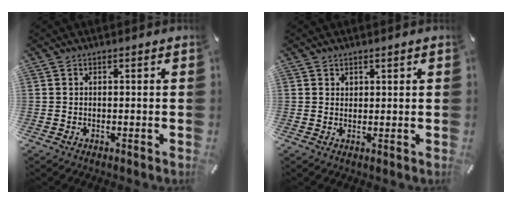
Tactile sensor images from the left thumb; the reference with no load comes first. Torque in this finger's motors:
{"motor_torque": [-0.09, -0.17, 0.06, -0.17, 0.01]}